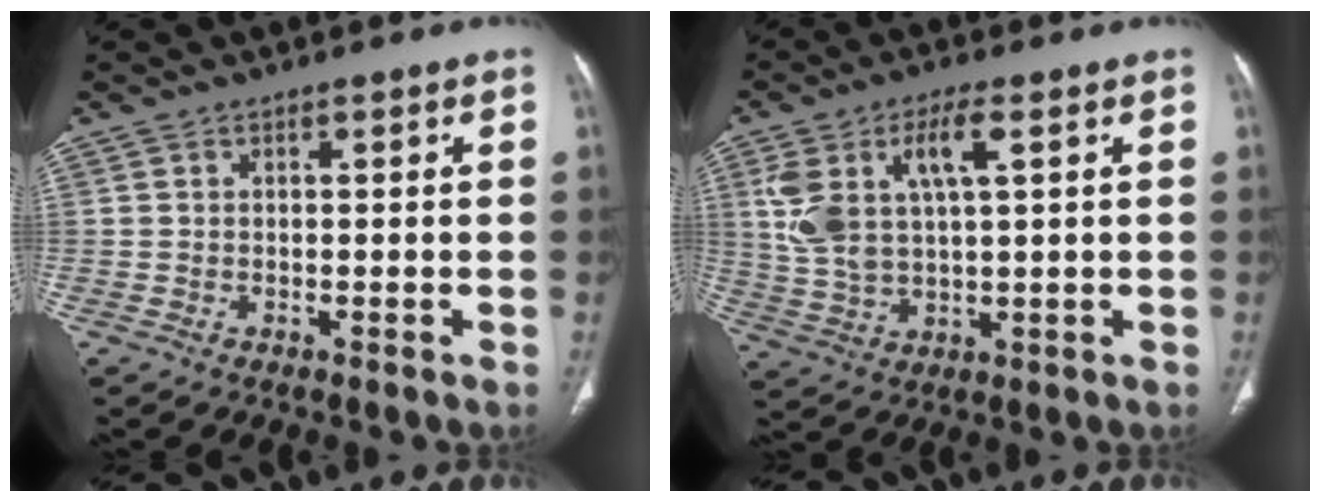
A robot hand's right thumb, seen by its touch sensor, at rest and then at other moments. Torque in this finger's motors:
{"motor_torque": [0.09, 0.16, 0.89, 0.70, 0.24]}